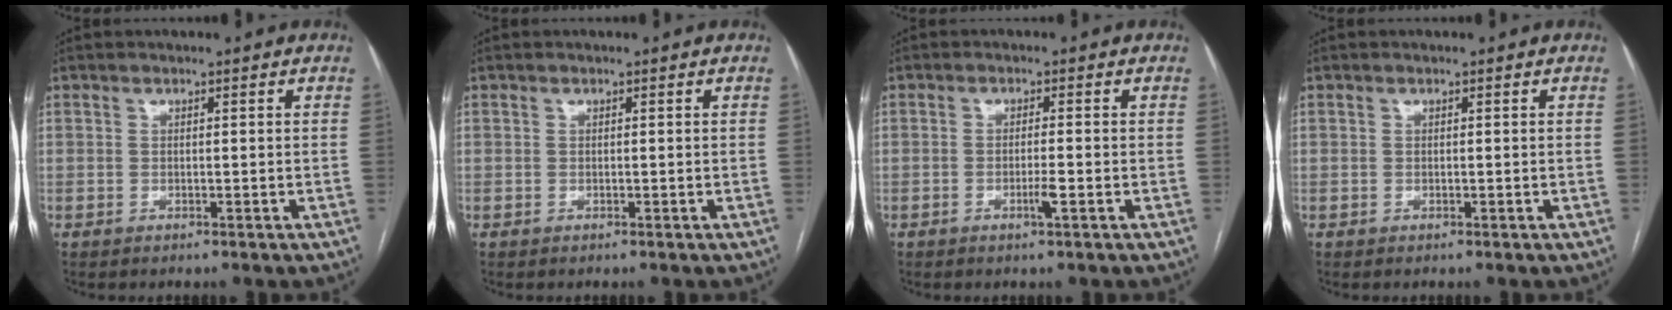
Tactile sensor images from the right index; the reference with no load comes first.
{"total": 0.0}
{"total": 2.2, "force": [-0.8, -0.1, 2.1], "torque": [-0.039, -0.003, -0.015]}
{"total": 0.0}